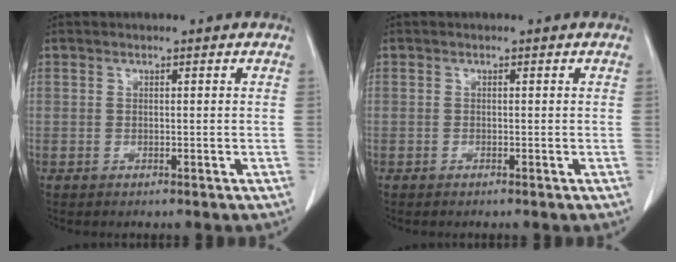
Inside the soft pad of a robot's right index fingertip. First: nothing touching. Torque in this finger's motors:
{"motor_torque": [0.00, 0.00, 0.00, 0.01]}